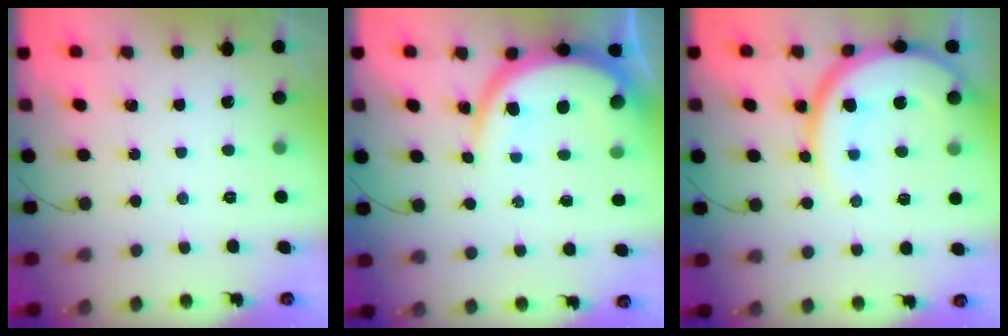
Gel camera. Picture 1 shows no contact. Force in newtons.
{"total": 12.0, "press": 12.0, "slide": 1.2}
{"total": 16.3, "press": 16.2, "slide": 1.3}